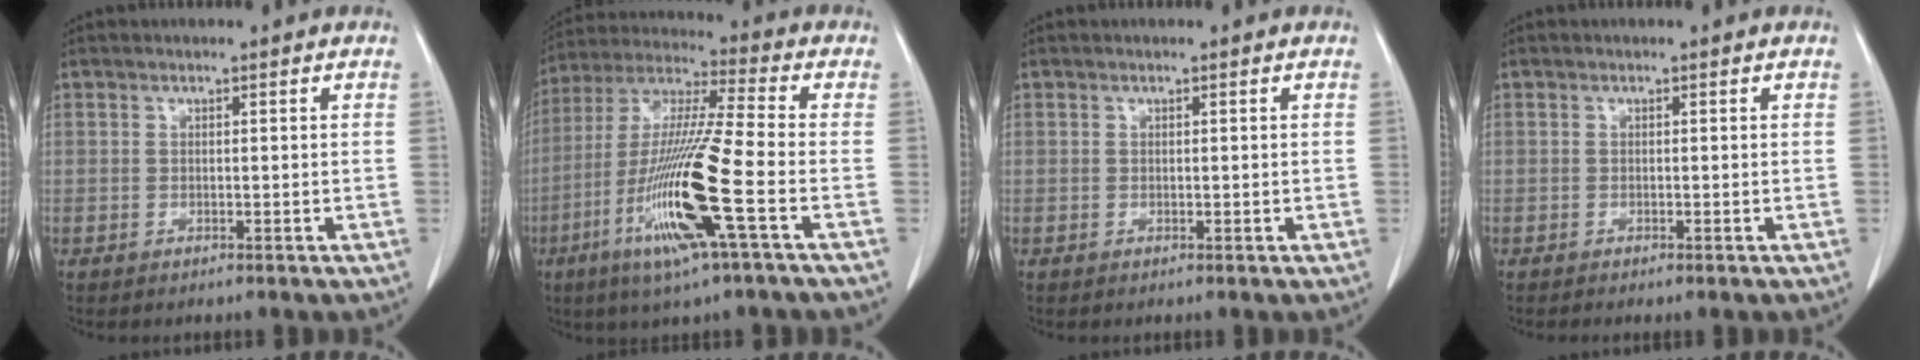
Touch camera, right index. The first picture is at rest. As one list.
[{"total": 17.0, "force": [-6.0, -0.3, 15.9], "torque": [-0.329, -0.021, -0.120]}, {"total": 0.0}, {"total": 0.5, "force": [-0.4, 0.0, 0.4], "torque": [-0.009, -0.002, -0.007]}]